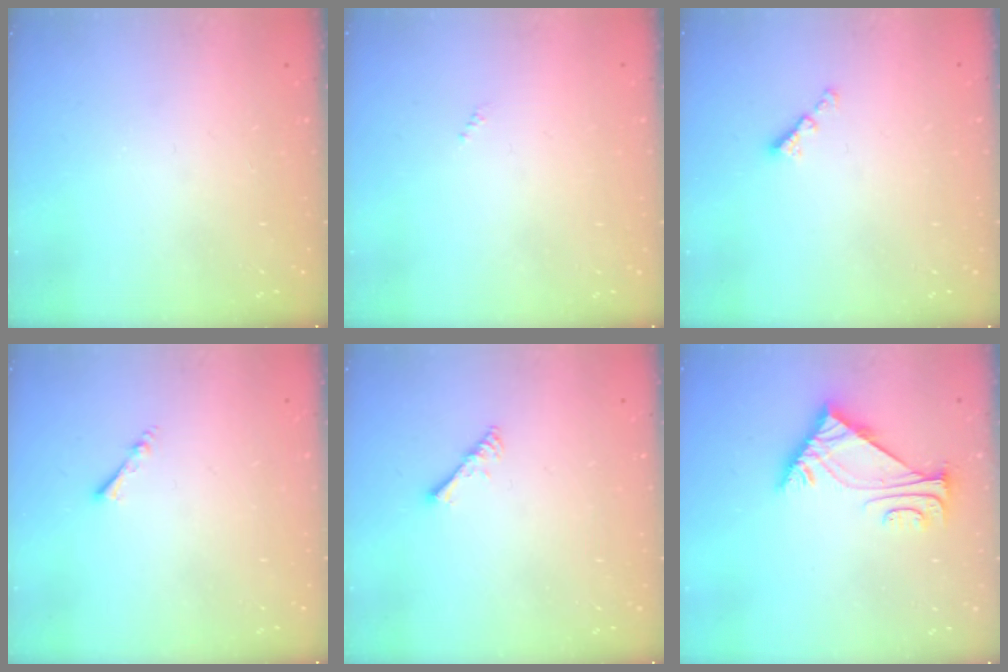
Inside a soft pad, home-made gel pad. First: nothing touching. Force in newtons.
{"total": 0.0}
{"total": 2.1, "press": 2.0, "slide": 0.6}
{"total": 1.9, "press": 1.9, "slide": 0.4}
{"total": 3.4, "press": 3.4, "slide": 0.6}
{"total": 6.2, "press": 6.1, "slide": 1.2}